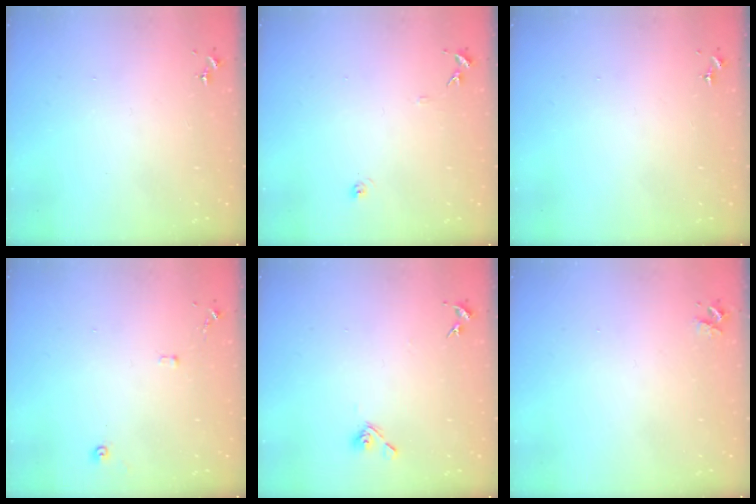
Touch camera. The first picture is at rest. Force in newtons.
{"total": 6.5, "press": 6.5, "slide": 0.6}
{"total": 0.0}
{"total": 6.4, "press": 6.4, "slide": 0.6}
{"total": 7.0, "press": 6.8, "slide": 1.8}
{"total": 3.2, "press": 3.1, "slide": 0.5}